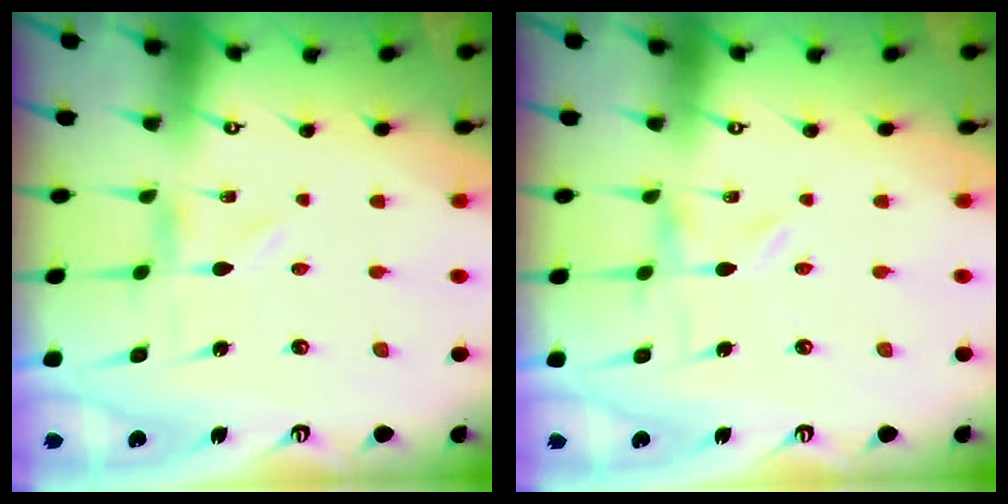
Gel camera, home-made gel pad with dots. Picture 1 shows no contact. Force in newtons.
{"total": 0.0}